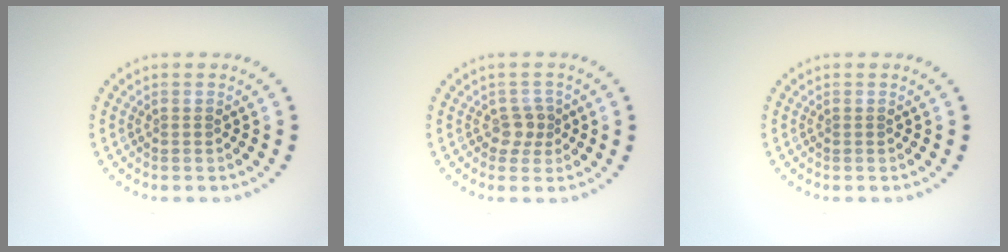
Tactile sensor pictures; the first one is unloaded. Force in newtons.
{"total": 1.7, "press": 1.3, "slide": 1.0}
{"total": 0.0}